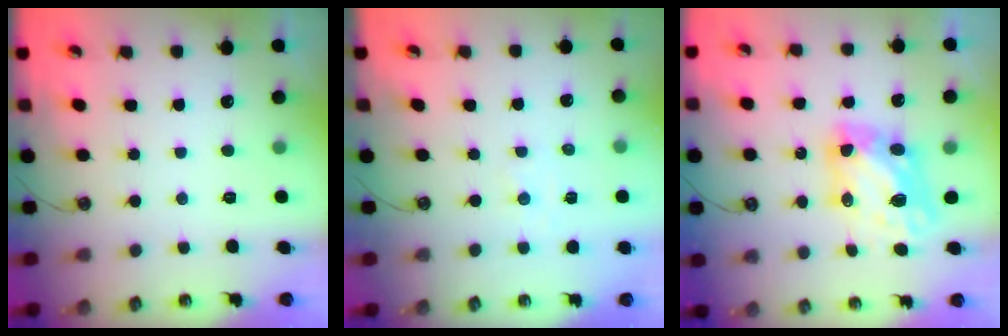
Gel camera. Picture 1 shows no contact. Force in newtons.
{"total": 1.1, "press": 1.0, "slide": 0.2}
{"total": 8.1, "press": 8.1, "slide": 0.7}